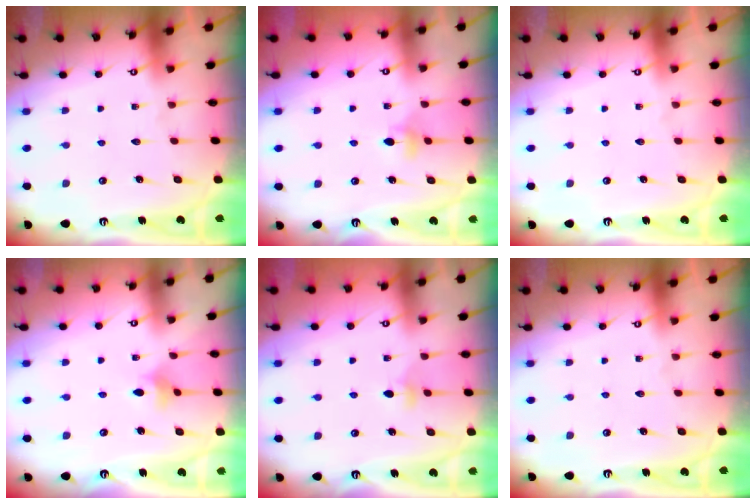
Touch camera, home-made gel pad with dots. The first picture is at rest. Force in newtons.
{"total": 4.3, "press": 4.2, "slide": 1.0}
{"total": 0.0}
{"total": 4.5, "press": 4.4, "slide": 0.8}
{"total": 3.4, "press": 3.3, "slide": 0.7}
{"total": 0.0}